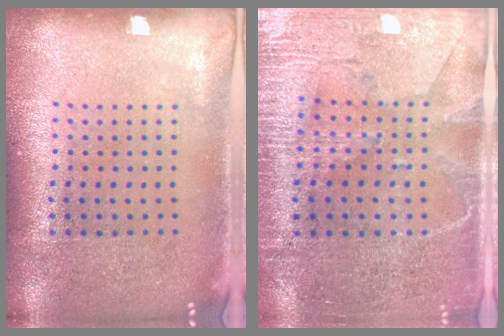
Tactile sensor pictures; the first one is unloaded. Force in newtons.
{"total": 3.4, "press": 3.0, "slide": 1.4}